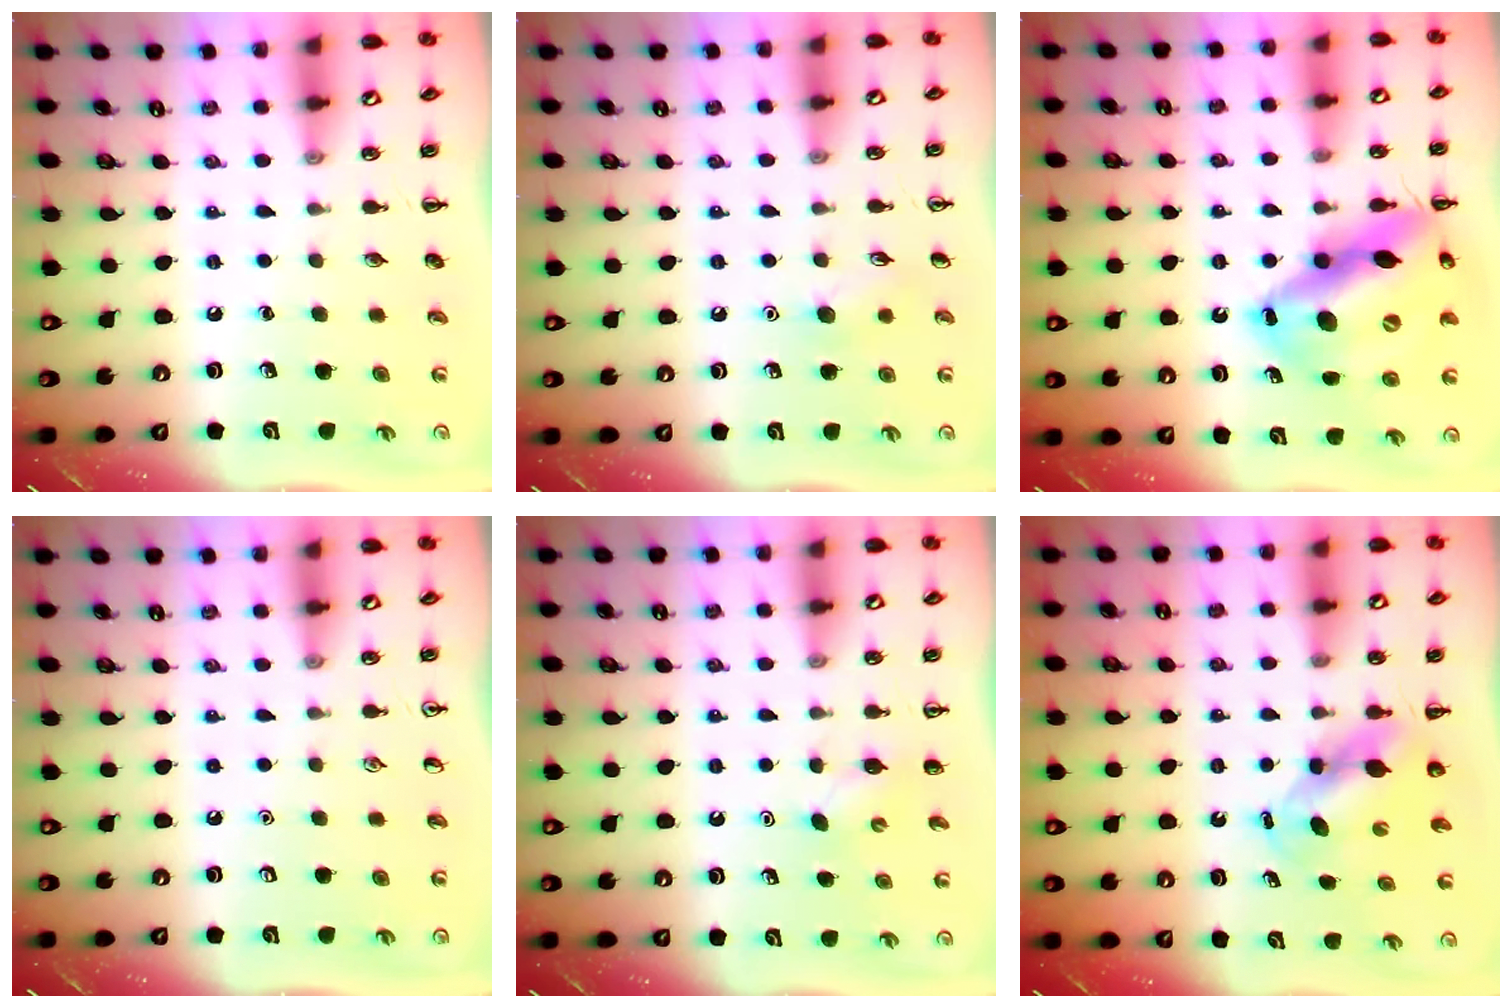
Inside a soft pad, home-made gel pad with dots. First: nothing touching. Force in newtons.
{"total": 6.1, "press": 5.9, "slide": 1.5}
{"total": 19.8, "press": 19.1, "slide": 5.5}
{"total": 0.0}
{"total": 2.7, "press": 2.6, "slide": 0.7}
{"total": 6.5, "press": 6.4, "slide": 1.1}